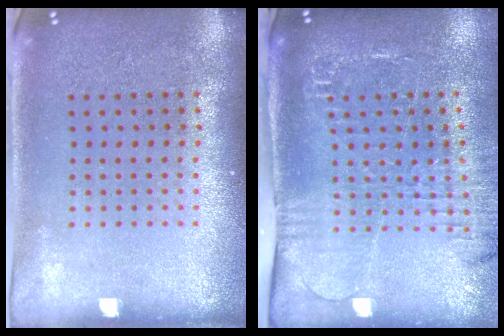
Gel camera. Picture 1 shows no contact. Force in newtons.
{"total": 1.9, "press": 1.8, "slide": 0.8}